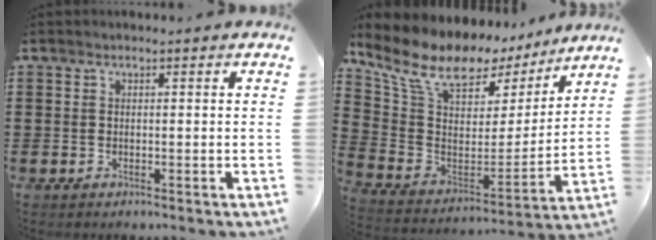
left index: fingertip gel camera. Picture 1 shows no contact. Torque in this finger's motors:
{"motor_torque": [2.14, 0.00, 1.05, 0.21]}